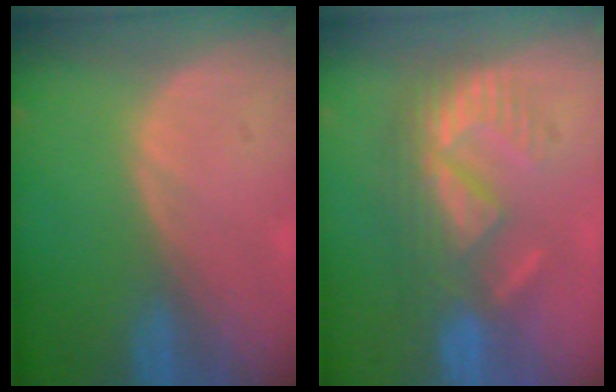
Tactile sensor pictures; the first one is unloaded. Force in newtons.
{"total": 9.2, "press": 8.0, "slide": 4.6}